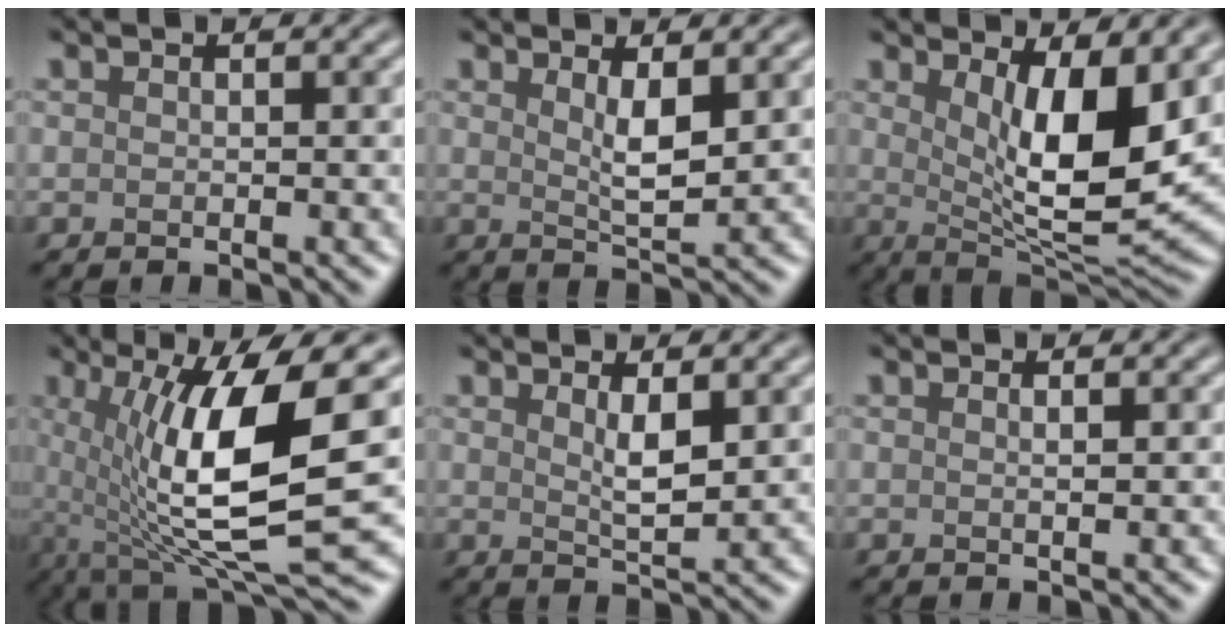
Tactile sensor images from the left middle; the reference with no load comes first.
{"total": 2.6, "force": [1.0, 0.6, 2.3], "torque": [-0.045, -0.008, 0.021]}
{"total": 8.8, "force": [2.1, 2.8, 8.1], "torque": [-0.135, -0.023, 0.044]}
{"total": 11.6, "force": [0.9, 3.1, 11.2], "torque": [-0.196, -0.015, 0.020]}
{"total": 2.2, "force": [0.9, 0.4, 1.9], "torque": [-0.037, -0.007, 0.018]}
{"total": 0.7, "force": [0.2, 0.2, 0.6], "torque": [-0.004, 0.002, 0.000]}